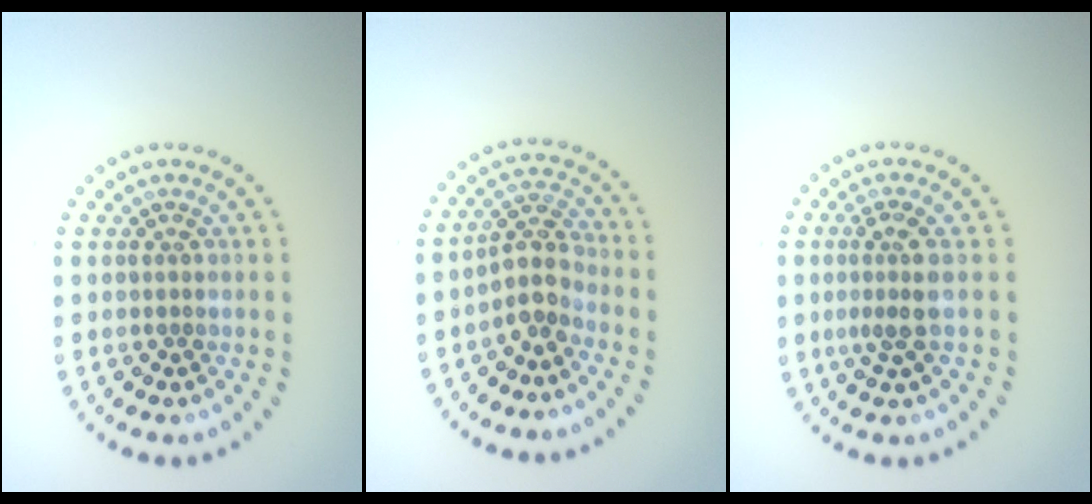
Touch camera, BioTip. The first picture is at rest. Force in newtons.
{"total": 2.9, "press": 2.3, "slide": 1.8}
{"total": 2.6, "press": 1.9, "slide": 1.7}